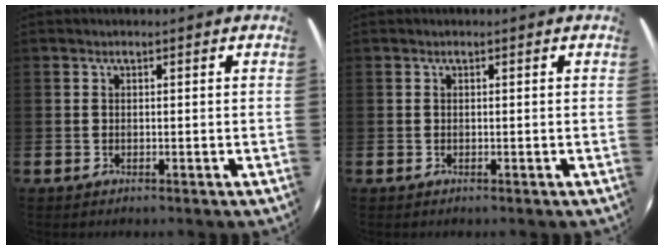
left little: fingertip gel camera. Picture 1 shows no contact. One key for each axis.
{"total": 0.0}